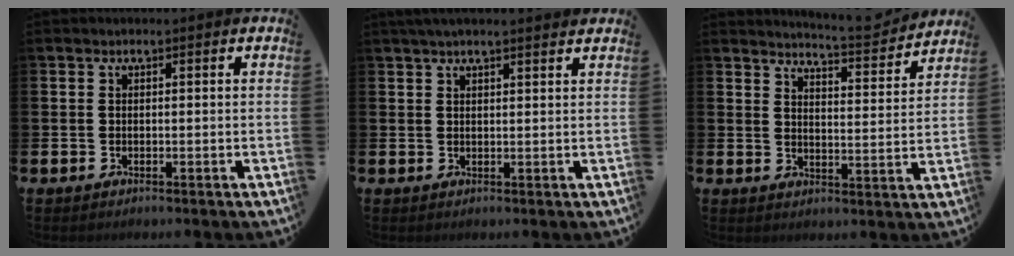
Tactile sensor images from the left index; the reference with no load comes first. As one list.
[{"total": 2.5, "force": [2.3, 0.0, 1.0], "torque": [-0.022, -0.002, 0.042]}, {"total": 5.5, "force": [5.4, 0.0, 0.8], "torque": [-0.022, -0.043, 0.090]}]